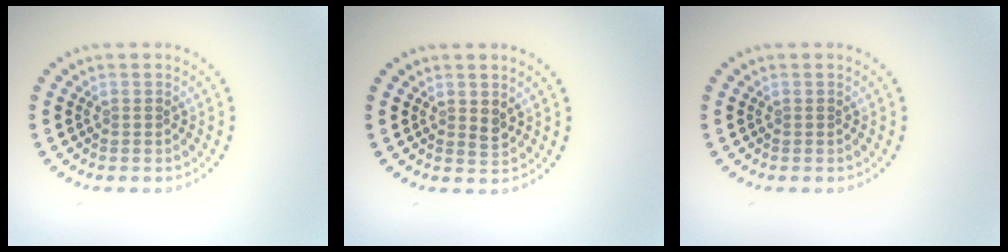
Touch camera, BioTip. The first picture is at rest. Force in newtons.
{"total": 0.9, "press": 0.9, "slide": 0.3}
{"total": 0.0}